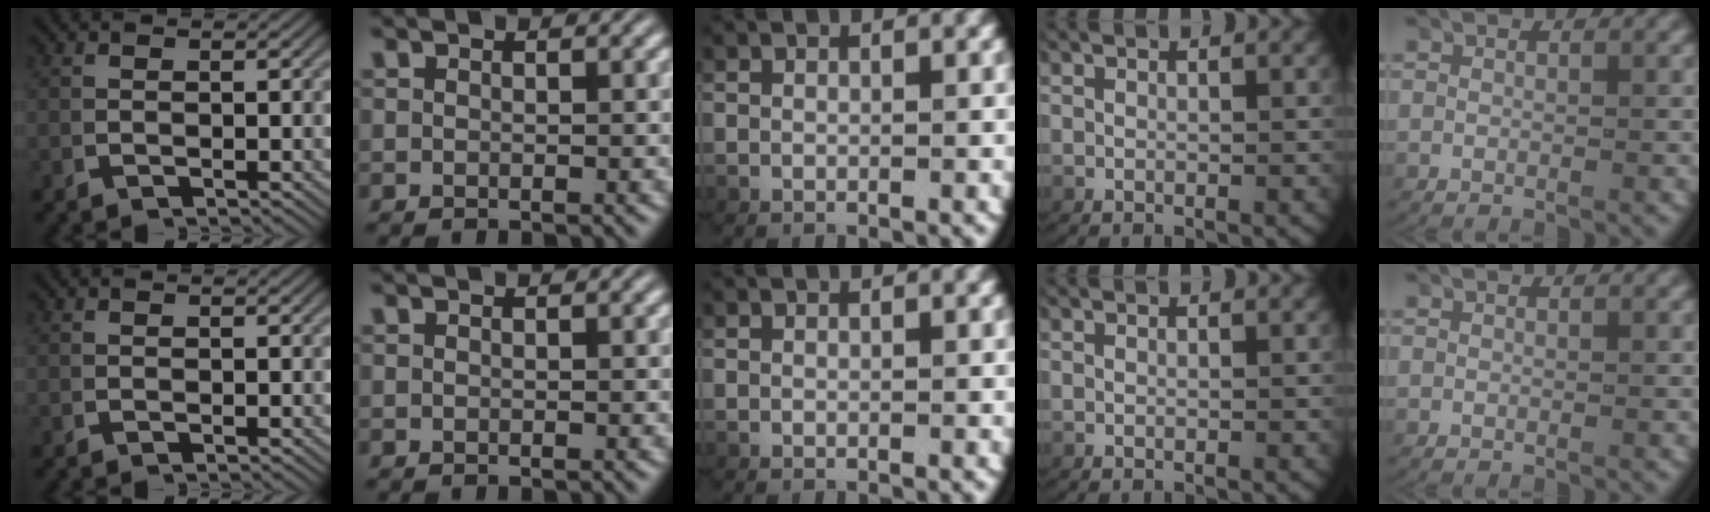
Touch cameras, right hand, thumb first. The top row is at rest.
{}